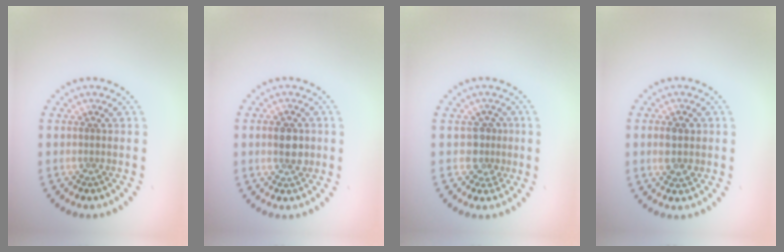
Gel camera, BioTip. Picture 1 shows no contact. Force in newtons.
{"total": 2.8, "press": 2.7, "slide": 0.2}
{"total": 2.1, "press": 1.7, "slide": 1.2}
{"total": 2.2, "press": 2.2, "slide": 0.1}